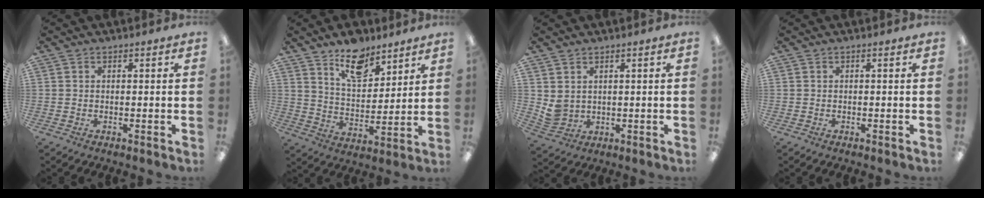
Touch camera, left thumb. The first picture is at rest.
{"total": 12.5, "force": [9.5, 6.0, 5.5], "torque": [-0.081, -0.055, 0.172]}
{"total": 3.9, "force": [2.2, 2.9, 1.2], "torque": [-0.029, -0.008, 0.047]}
{"total": 0.0}